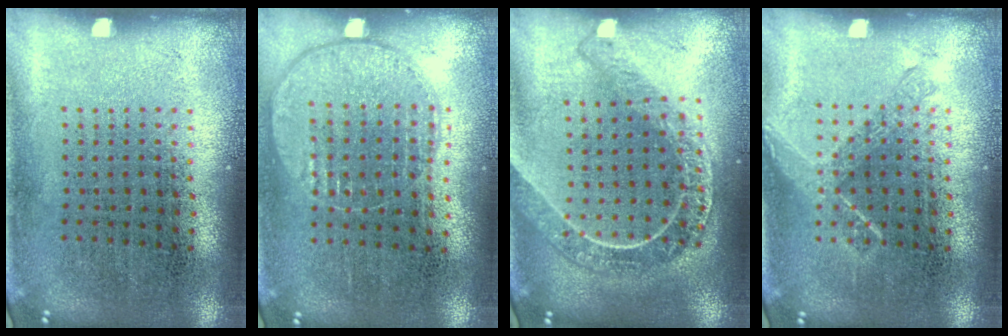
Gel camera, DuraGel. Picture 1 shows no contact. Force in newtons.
{"total": 0.9, "press": 0.9, "slide": 0.4}
{"total": 2.1, "press": 1.9, "slide": 1.0}
{"total": 1.1, "press": 1.1, "slide": 0.2}